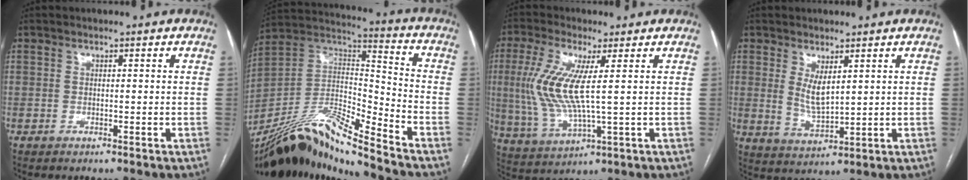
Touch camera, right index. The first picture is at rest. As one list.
[{"total": 18.9, "force": [-16.5, -0.5, 9.1], "torque": [-0.186, 0.019, -0.306]}, {"total": 10.9, "force": [1.6, 1.9, 10.6], "torque": [-0.253, -0.007, 0.033]}, {"total": 4.7, "force": [1.8, 1.4, 4.1], "torque": [-0.085, -0.015, 0.044]}]